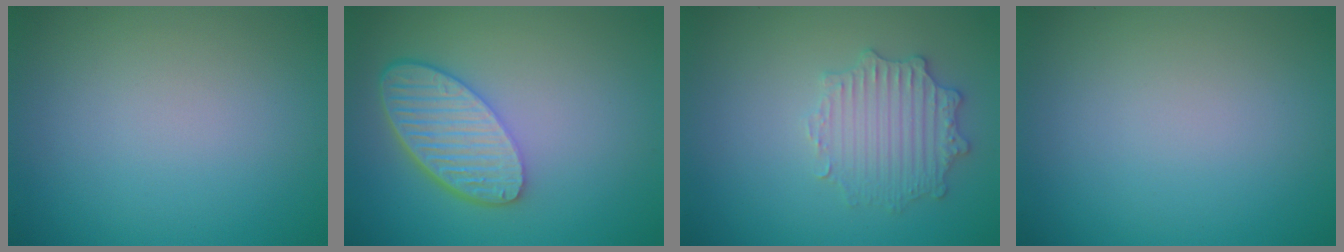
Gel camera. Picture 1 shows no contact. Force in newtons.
{"total": 5.8, "press": 4.5, "slide": 3.6}
{"total": 2.9, "press": 2.9, "slide": 0.1}
{"total": 0.0}